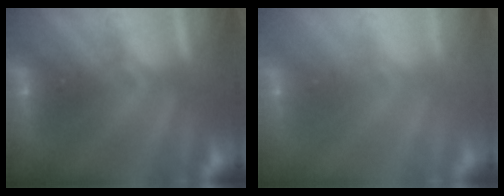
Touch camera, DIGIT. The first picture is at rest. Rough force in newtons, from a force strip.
{"total": 8.7}